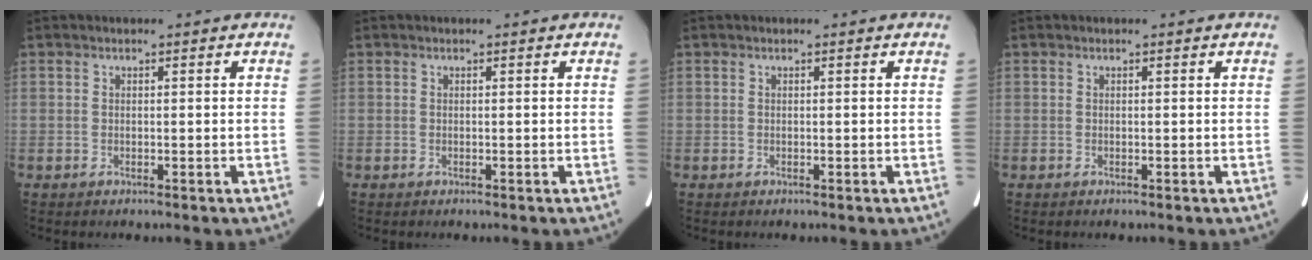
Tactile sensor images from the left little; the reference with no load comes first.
{"total": 0.0}
{"total": 0.0}
{"total": 0.0}